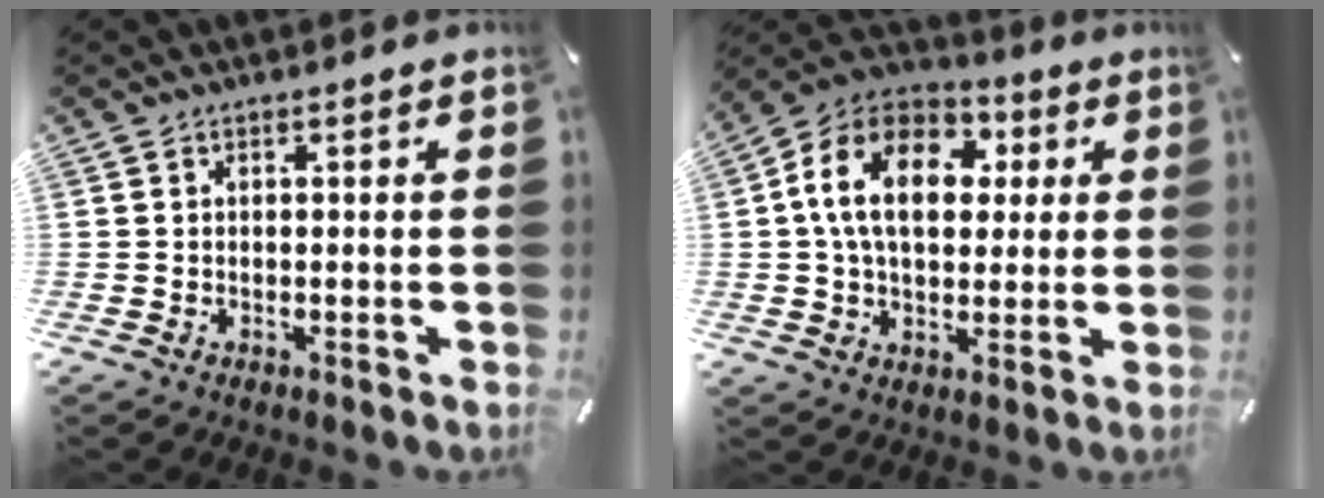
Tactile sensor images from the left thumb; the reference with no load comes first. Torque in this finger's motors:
{"motor_torque": [0.31, 1.32, 1.58, -1.19, 0.49]}